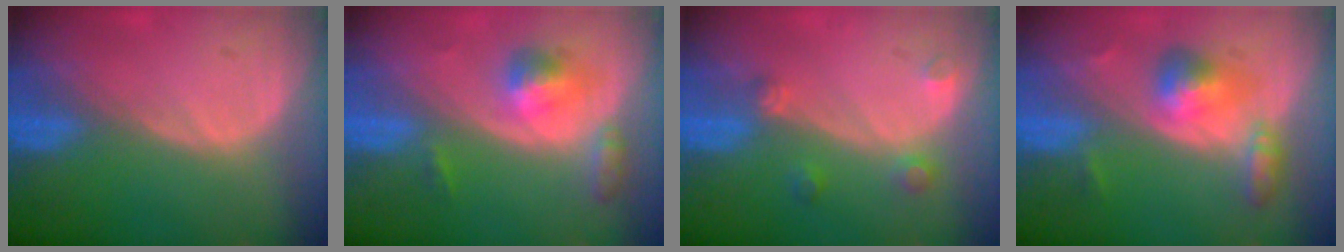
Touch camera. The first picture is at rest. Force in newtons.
{"total": 5.1, "press": 4.8, "slide": 1.7}
{"total": 2.7, "press": 2.6, "slide": 0.5}
{"total": 5.7, "press": 5.4, "slide": 1.6}